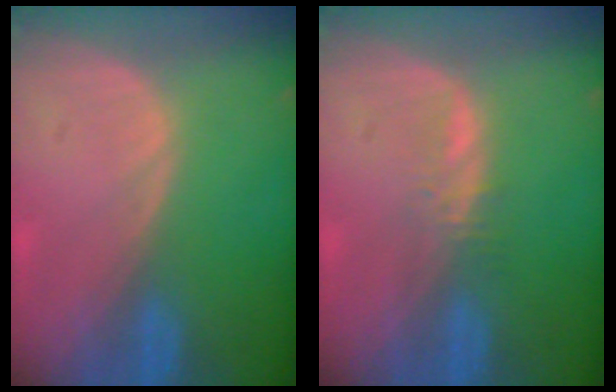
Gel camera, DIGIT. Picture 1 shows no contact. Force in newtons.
{"total": 2.2, "press": 2.1, "slide": 0.2}